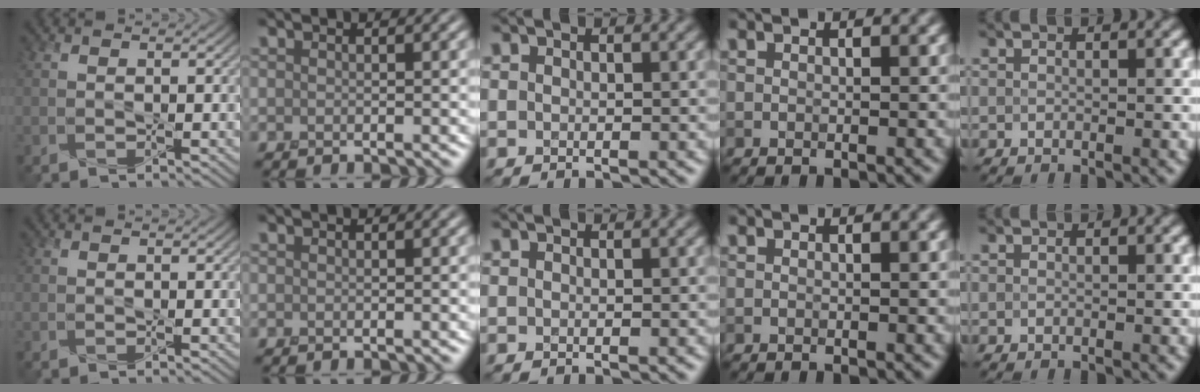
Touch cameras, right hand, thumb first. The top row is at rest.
{}